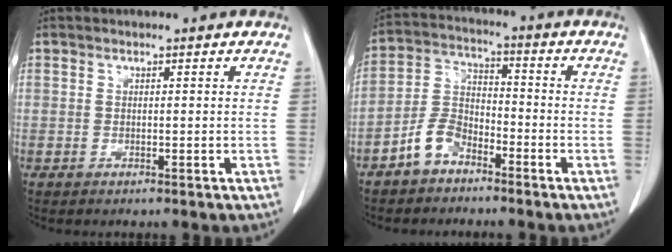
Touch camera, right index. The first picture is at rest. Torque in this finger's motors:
{"motor_torque": [0.04, -0.07, -0.03, -0.03]}